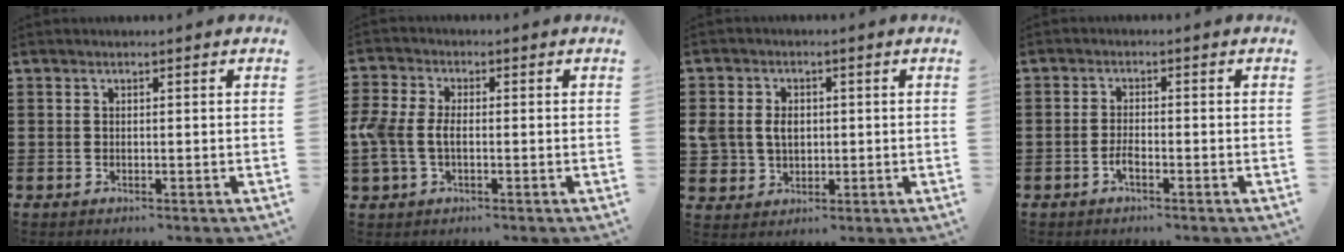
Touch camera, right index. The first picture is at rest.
{"total": 4.5, "force": [-0.8, 2.7, 3.4], "torque": [-0.101, -0.007, -0.025]}
{"total": 4.4, "force": [0.3, 3.6, 2.4], "torque": [-0.073, 0.007, -0.002]}
{"total": 2.0, "force": [-1.2, 0.5, 1.5], "torque": [-0.037, -0.003, -0.024]}